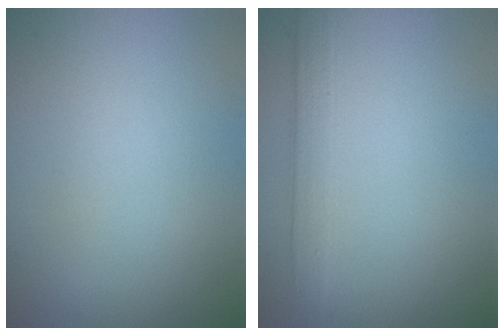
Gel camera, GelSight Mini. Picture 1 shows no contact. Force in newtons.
{"total": 2.6, "press": 2.6, "slide": 0.0}